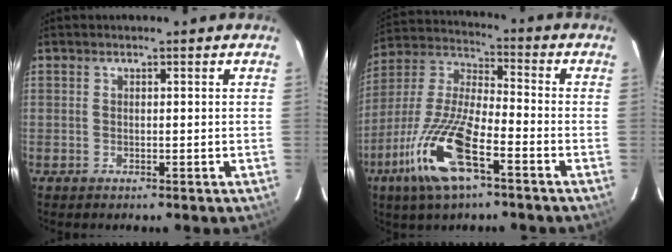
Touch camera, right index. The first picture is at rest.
{"total": 17.3, "force": [-8.8, 4.9, 14.0], "torque": [-0.305, -0.023, -0.178]}